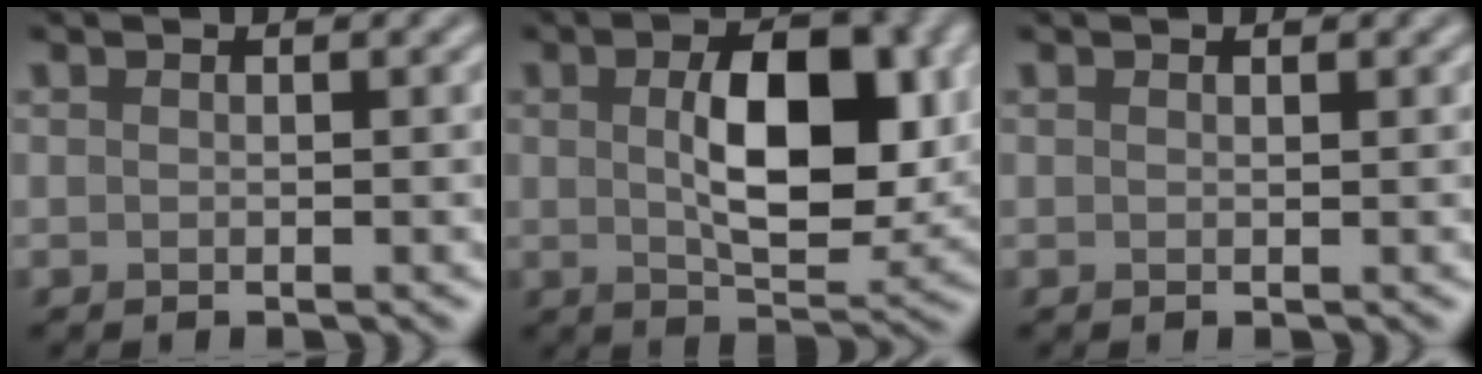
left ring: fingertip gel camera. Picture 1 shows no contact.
{"total": 8.8, "force": [1.1, 4.3, 7.6], "torque": [-0.121, -0.004, 0.024]}
{"total": 0.0}